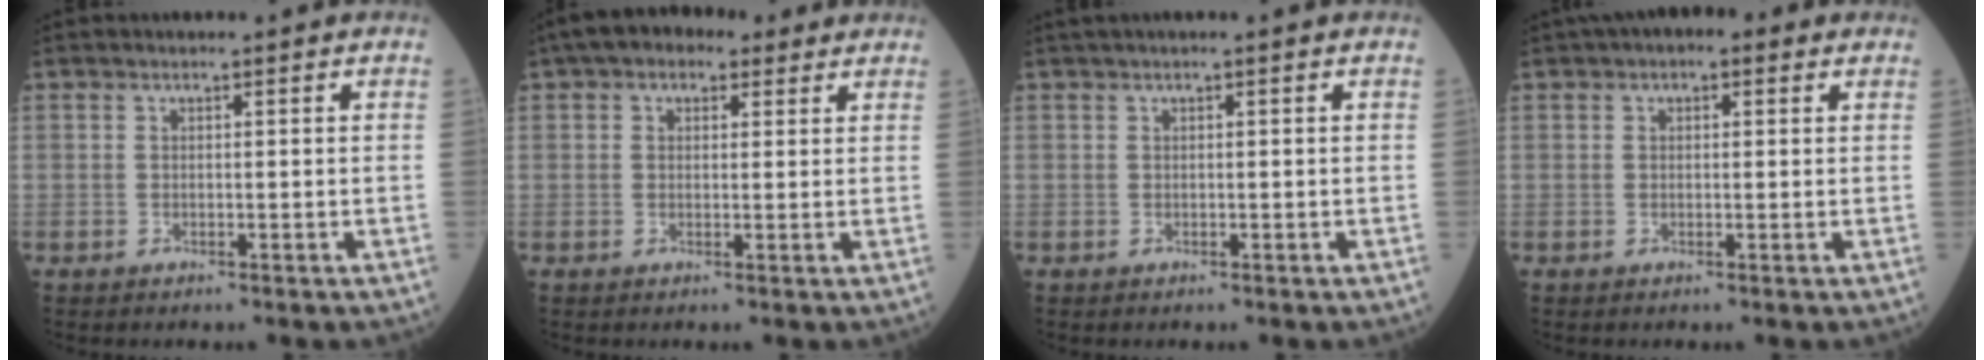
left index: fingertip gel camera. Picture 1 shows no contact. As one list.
[{"total": 6.2, "force": [3.9, 3.4, 3.3], "torque": [-0.054, 0.040, 0.060]}, {"total": 1.2, "force": [0.8, -0.2, 0.9], "torque": [-0.021, 0.015, 0.020]}, {"total": 3.3, "force": [1.8, 1.7, 2.1], "torque": [-0.036, 0.024, 0.024]}]